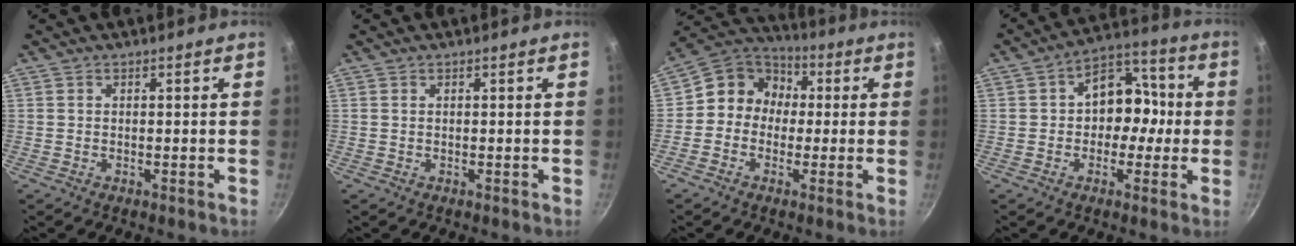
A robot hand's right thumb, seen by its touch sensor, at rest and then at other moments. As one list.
[{"total": 0.0}, {"total": 9.8, "force": [0.3, 8.8, 4.3], "torque": [-0.031, 0.026, -0.022]}, {"total": 11.2, "force": [-0.3, 8.7, 7.0], "torque": [-0.031, 0.036, -0.020]}]